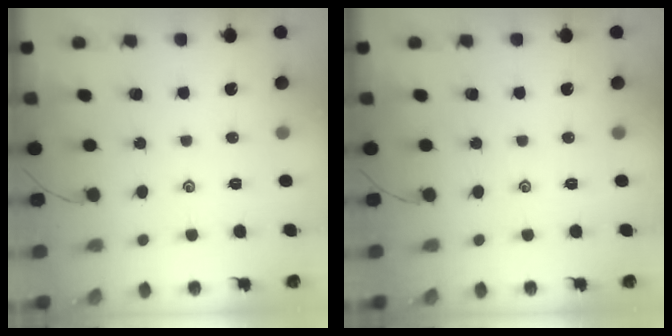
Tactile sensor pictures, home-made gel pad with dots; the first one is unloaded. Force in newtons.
{"total": 0.0}